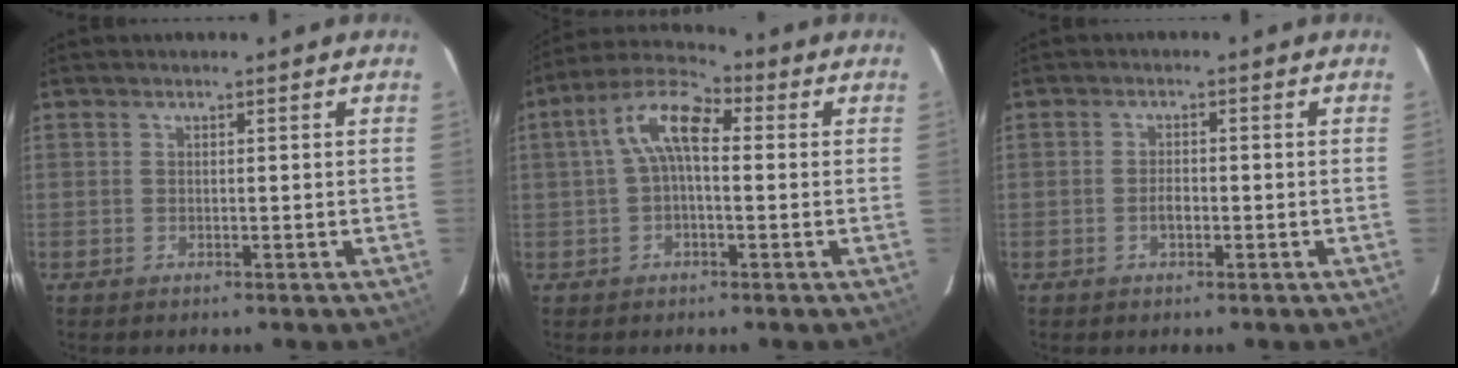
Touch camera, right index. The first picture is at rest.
{"total": 9.0, "force": [1.0, 3.7, 8.1], "torque": [-0.162, 0.033, 0.012]}
{"total": 1.7, "force": [-0.7, 0.9, 1.3], "torque": [-0.026, 0.003, -0.013]}